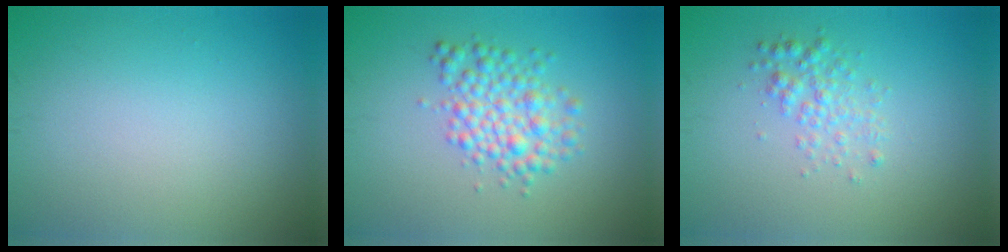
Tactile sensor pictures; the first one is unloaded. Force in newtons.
{"total": 4.0, "press": 4.0, "slide": 0.0}
{"total": 2.2, "press": 2.2, "slide": 0.0}